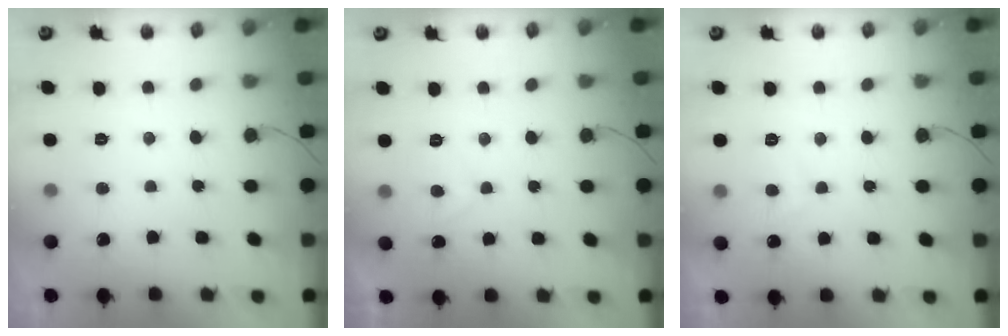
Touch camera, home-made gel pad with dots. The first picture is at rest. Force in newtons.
{"total": 2.0, "press": 1.9, "slide": 0.7}
{"total": 2.9, "press": 2.9, "slide": 0.1}